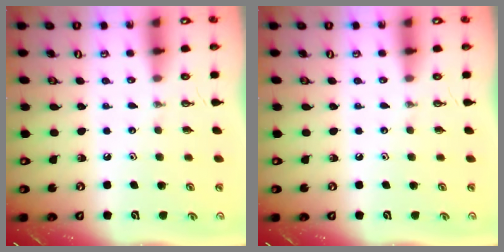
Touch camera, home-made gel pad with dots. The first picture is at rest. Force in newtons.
{"total": 0.0}